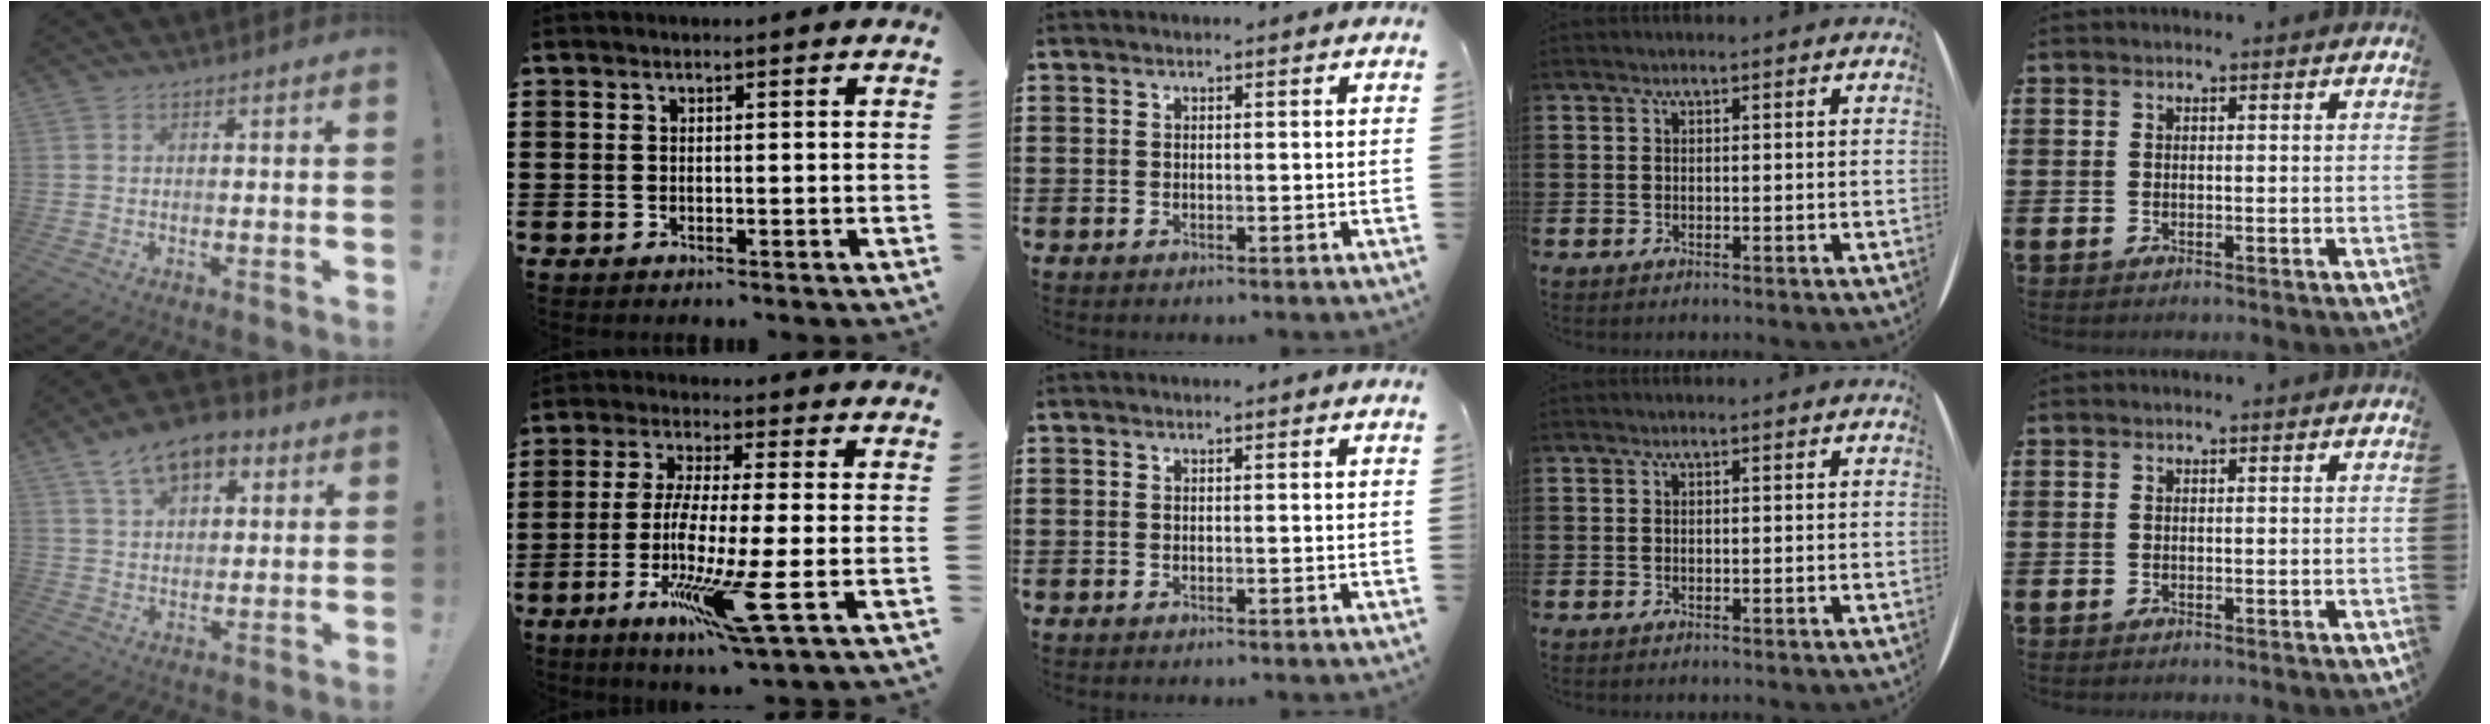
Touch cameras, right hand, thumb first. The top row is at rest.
{"thumb": {"total": 11.3, "force": [6.7, 6.4, 6.4], "torque": [-0.104, -0.023, 0.128]}, "index": {"total": 11.7, "force": [-4.1, -0.4, 10.9], "torque": [-0.222, -0.025, -0.081]}}